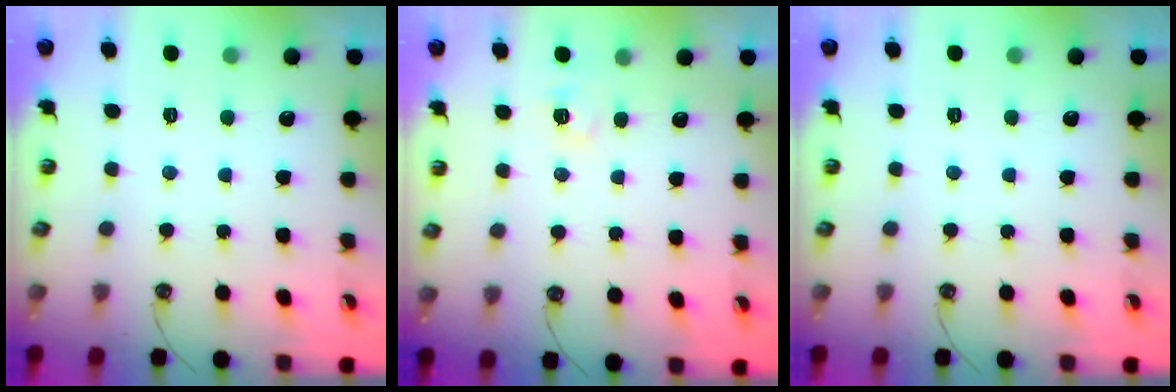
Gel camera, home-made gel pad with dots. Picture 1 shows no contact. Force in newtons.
{"total": 2.7, "press": 2.6, "slide": 0.3}
{"total": 0.0}